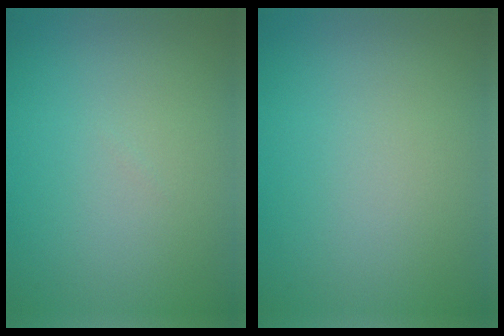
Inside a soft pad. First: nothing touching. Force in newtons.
{"total": 0.0}